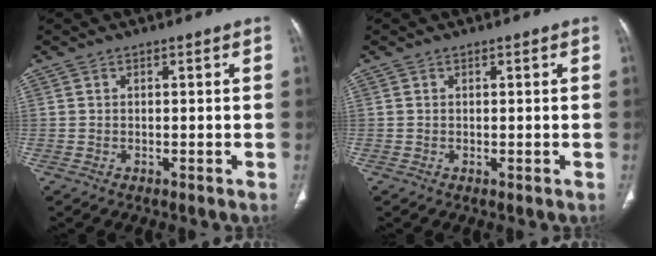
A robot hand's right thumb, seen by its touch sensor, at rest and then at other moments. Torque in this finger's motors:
{"motor_torque": [1.94, 1.90, 0.13, -0.37, 0.08]}